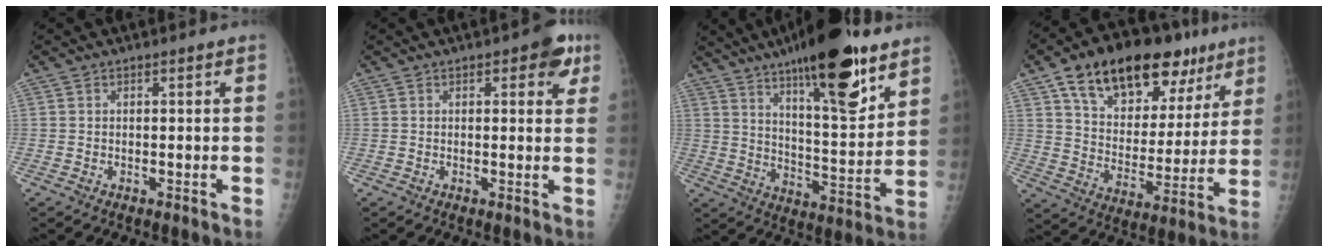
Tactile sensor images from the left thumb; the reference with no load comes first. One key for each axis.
{"total": 5.1, "fx": 2.4, "fy": 2.4, "fz": 3.8, "tx": -0.018, "ty": -0.005, "tz": 0.020}
{"total": 22.2, "fx": 13.9, "fy": 6.0, "fz": 16.2, "tx": -0.226, "ty": -0.066, "tz": 0.219}
{"total": 25.0, "fx": 14.4, "fy": 13.4, "fz": 15.5, "tx": -0.203, "ty": -0.017, "tz": 0.233}